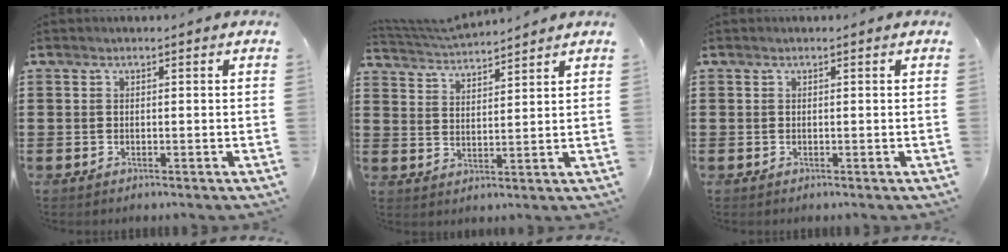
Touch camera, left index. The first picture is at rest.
{"total": 3.9, "force": [3.9, -0.2, 0.4], "torque": [-0.022, -0.022, 0.068]}
{"total": 0.0}